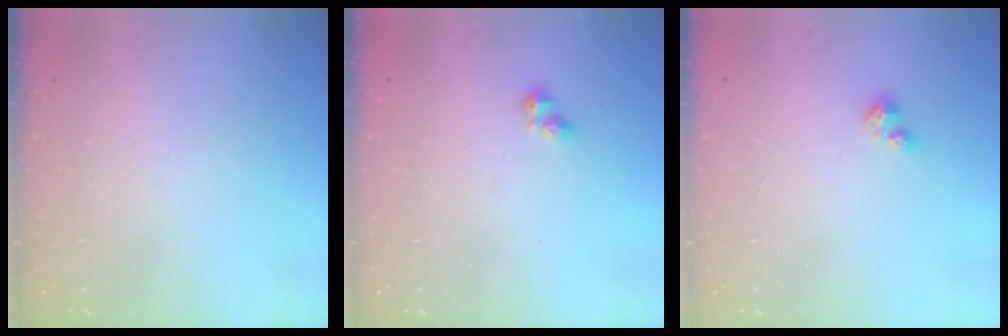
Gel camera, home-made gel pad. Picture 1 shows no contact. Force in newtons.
{"total": 2.7, "press": 2.7, "slide": 0.4}
{"total": 2.1, "press": 2.1, "slide": 0.2}